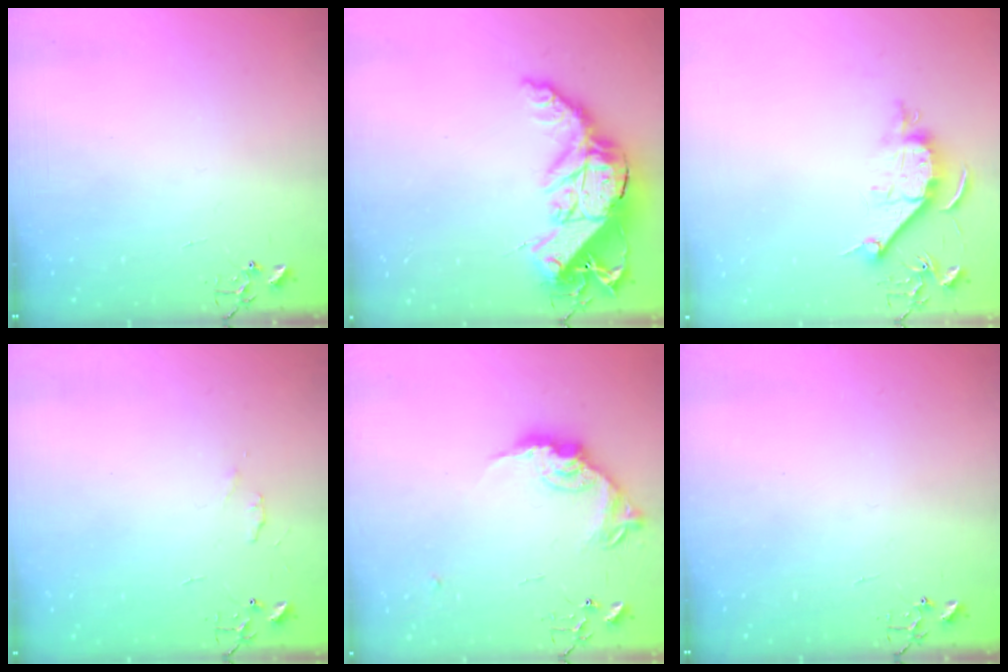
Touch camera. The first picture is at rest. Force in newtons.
{"total": 19.6, "press": 19.6, "slide": 1.2}
{"total": 9.5, "press": 9.5, "slide": 0.9}
{"total": 4.1, "press": 4.1, "slide": 0.7}
{"total": 15.6, "press": 15.6, "slide": 0.7}
{"total": 0.0}